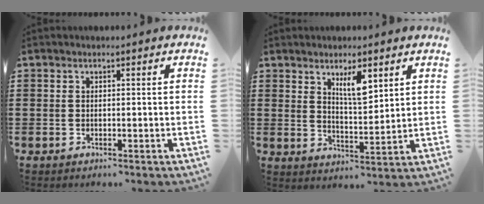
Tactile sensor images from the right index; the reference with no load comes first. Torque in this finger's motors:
{"motor_torque": [0.36, 0.14, 0.18, 0.06]}